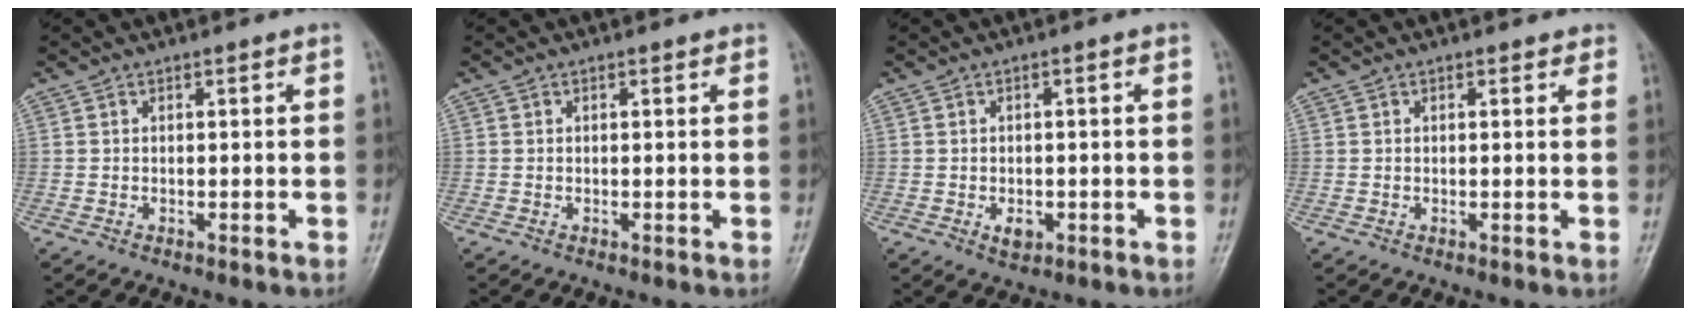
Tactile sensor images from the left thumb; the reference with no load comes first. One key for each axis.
{"total": 0.0}
{"total": 2.9, "fx": -1.2, "fy": 1.8, "fz": 2.0, "tx": -0.023, "ty": 0.007, "tz": -0.016}
{"total": 1.0, "fx": 0.7, "fy": 0.6, "fz": -0.1, "tx": 0.017, "ty": -0.003, "tz": 0.000}